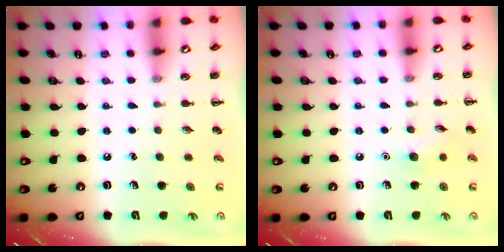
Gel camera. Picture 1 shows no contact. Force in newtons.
{"total": 5.3, "press": 5.1, "slide": 1.3}